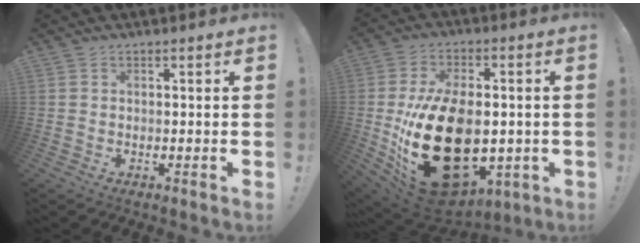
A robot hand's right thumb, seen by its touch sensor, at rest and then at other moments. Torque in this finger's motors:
{"motor_torque": [1.87, 3.13, 2.77, 0.00, 1.05]}